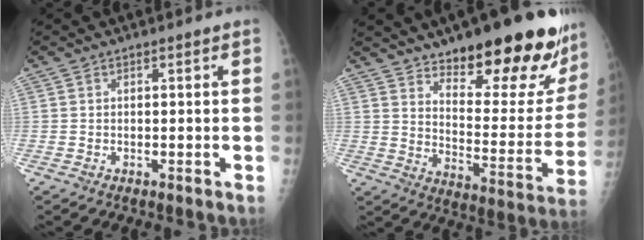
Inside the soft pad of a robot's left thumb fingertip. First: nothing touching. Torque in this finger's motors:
{"motor_torque": [0.57, 0.56, 1.09, -1.68, 0.12]}